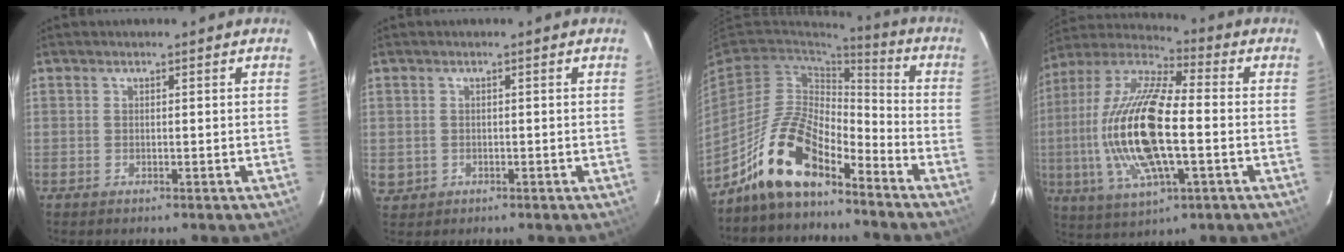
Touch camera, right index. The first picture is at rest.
{"total": 3.1, "force": [-0.1, 3.0, 0.7], "torque": [-0.014, 0.000, 0.004]}
{"total": 14.6, "force": [-10.5, 5.2, 8.8], "torque": [-0.182, 0.005, -0.202]}
{"total": 21.4, "force": [-2.6, 7.3, 19.9], "torque": [-0.399, -0.006, -0.054]}